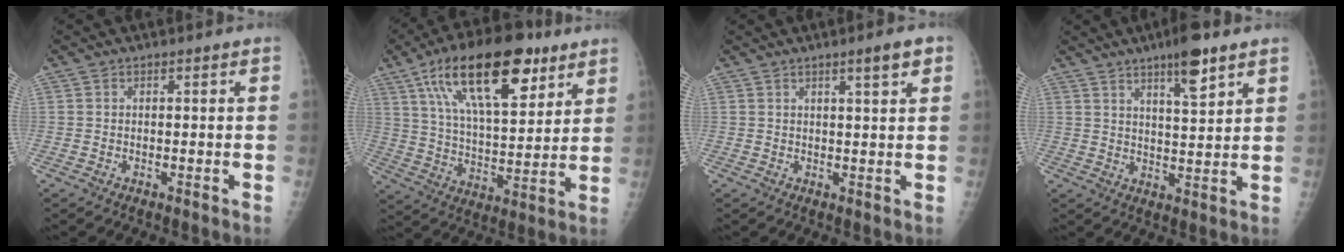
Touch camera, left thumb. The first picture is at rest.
{"total": 23.0, "force": [12.2, 9.6, 16.9], "torque": [-0.255, -0.027, 0.208]}
{"total": 3.8, "force": [2.2, 0.3, 3.1], "torque": [-0.039, -0.010, 0.032]}
{"total": 8.3, "force": [5.3, 1.7, 6.1], "torque": [-0.090, -0.030, 0.085]}